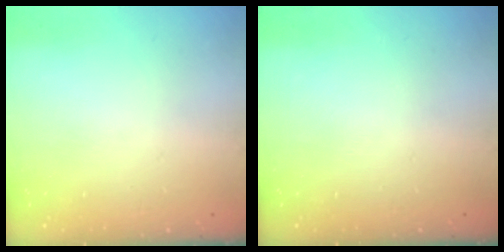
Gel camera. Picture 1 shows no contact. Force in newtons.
{"total": 0.0}